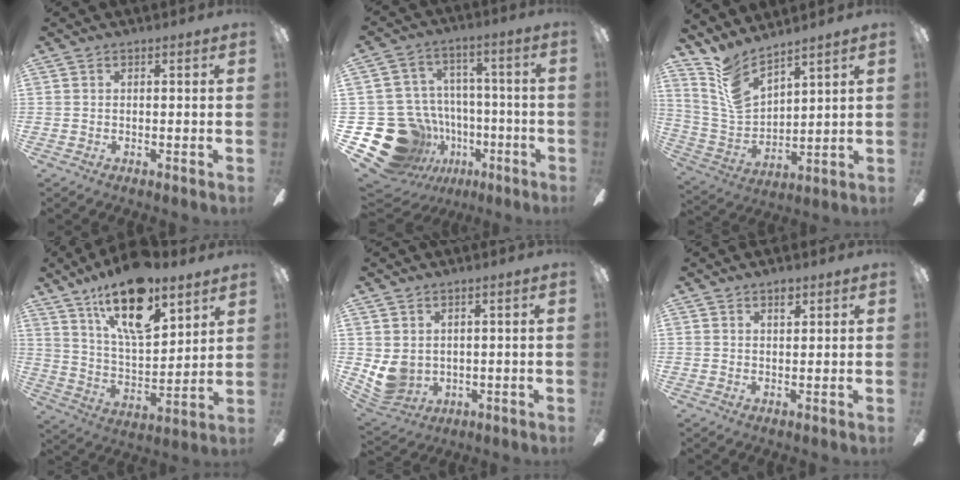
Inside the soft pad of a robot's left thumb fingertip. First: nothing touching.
{"total": 21.6, "force": [-8.1, 18.1, 8.5], "torque": [-0.184, 0.042, -0.079]}
{"total": 10.4, "force": [8.4, 4.0, 4.5], "torque": [-0.120, -0.048, 0.165]}
{"total": 20.2, "force": [13.5, 8.0, 12.8], "torque": [-0.216, -0.070, 0.230]}
{"total": 6.7, "force": [1.5, 5.8, 3.0], "torque": [-0.084, -0.013, 0.031]}
{"total": 2.8, "force": [2.0, 1.4, 1.4], "torque": [-0.014, -0.004, 0.032]}